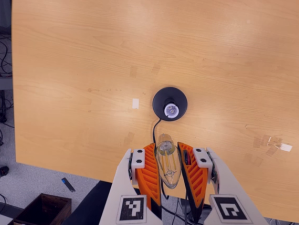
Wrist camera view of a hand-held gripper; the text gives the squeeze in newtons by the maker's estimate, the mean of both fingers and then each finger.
{"total": 20.5, "left": 22.8, "right": 18.2}